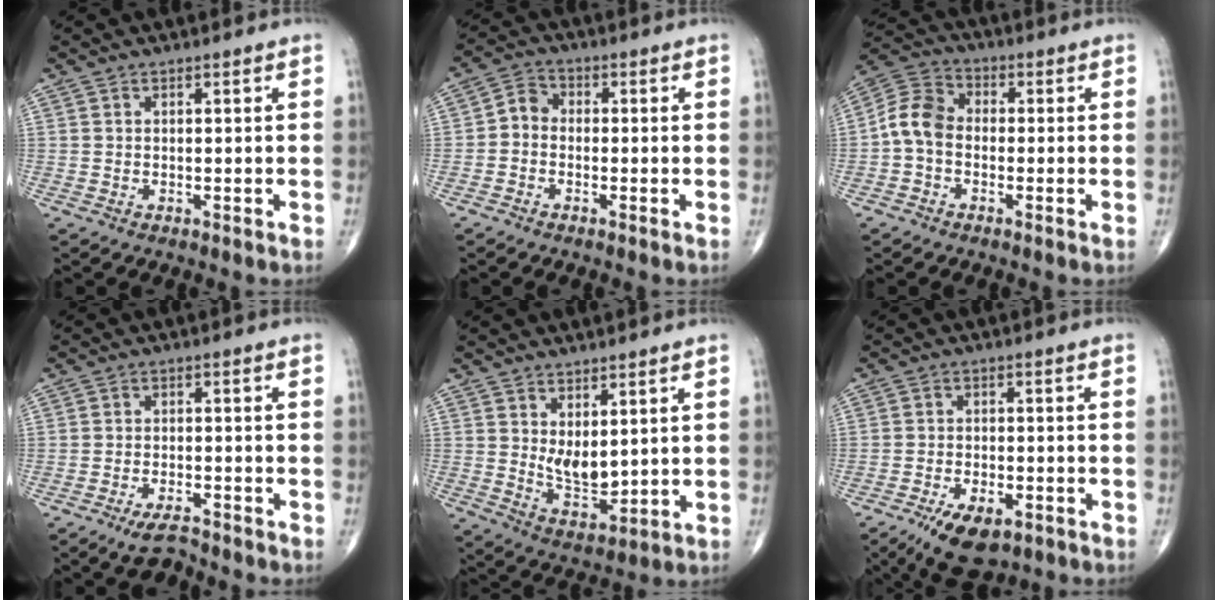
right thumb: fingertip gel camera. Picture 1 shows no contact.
{"total": 3.8, "force": [-0.9, 3.1, 2.0], "torque": [-0.021, 0.014, -0.034]}
{"total": 7.5, "force": [-1.3, 5.6, 4.8], "torque": [-0.082, 0.025, -0.042]}
{"total": 4.3, "force": [-3.6, 1.2, 2.0], "torque": [-0.040, 0.010, -0.065]}
{"total": 6.6, "force": [1.7, 3.4, 5.4], "torque": [-0.079, -0.029, 0.045]}
{"total": 9.6, "force": [-5.8, 4.6, 6.2], "torque": [-0.095, 0.016, -0.091]}